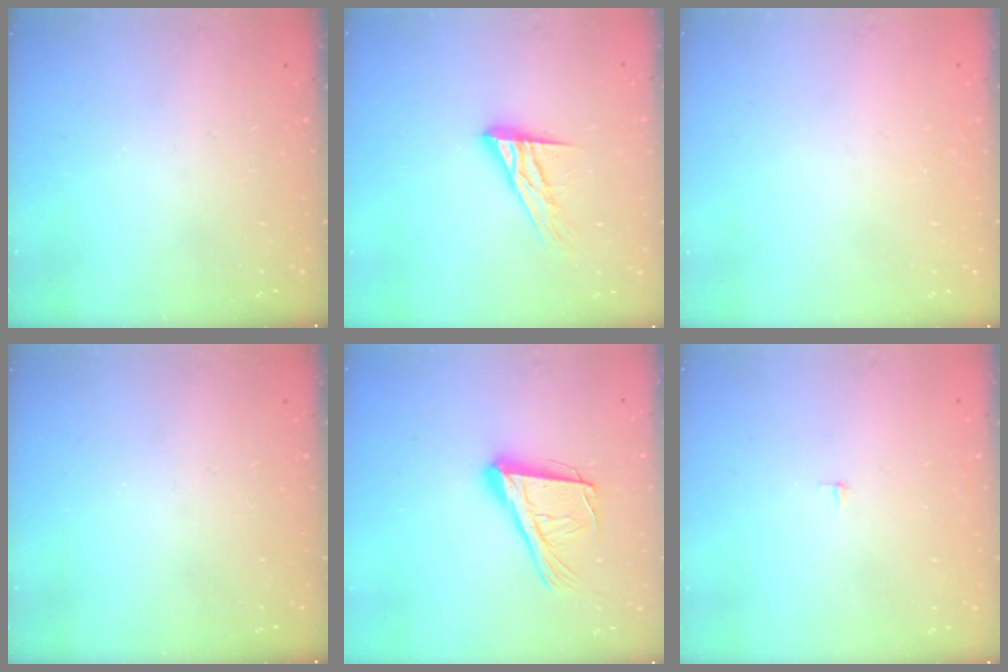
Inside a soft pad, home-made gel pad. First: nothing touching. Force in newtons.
{"total": 13.1, "press": 13.1, "slide": 1.2}
{"total": 0.8, "press": 0.8, "slide": 0.1}
{"total": 0.0}
{"total": 19.5, "press": 19.1, "slide": 3.9}
{"total": 2.7, "press": 2.7, "slide": 0.2}